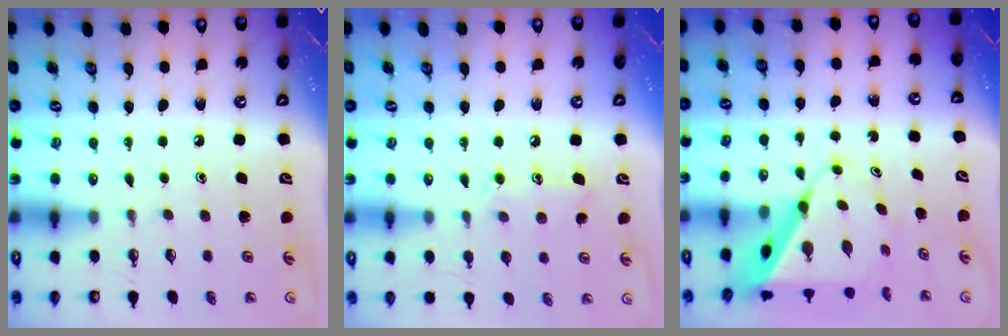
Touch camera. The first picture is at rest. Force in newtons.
{"total": 10.3, "press": 10.3, "slide": 0.7}
{"total": 8.9, "press": 8.9, "slide": 0.6}